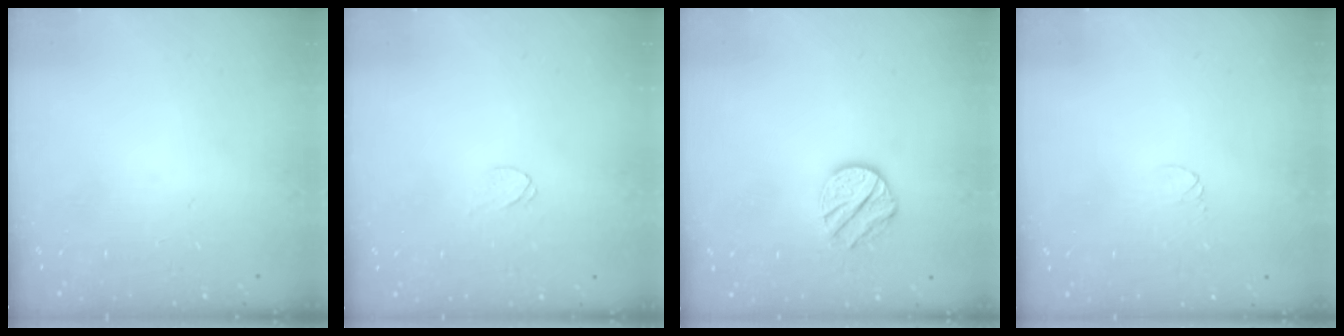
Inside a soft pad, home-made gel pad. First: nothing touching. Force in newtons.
{"total": 3.6, "press": 3.6, "slide": 0.3}
{"total": 9.3, "press": 9.2, "slide": 0.5}
{"total": 5.1, "press": 5.1, "slide": 0.4}